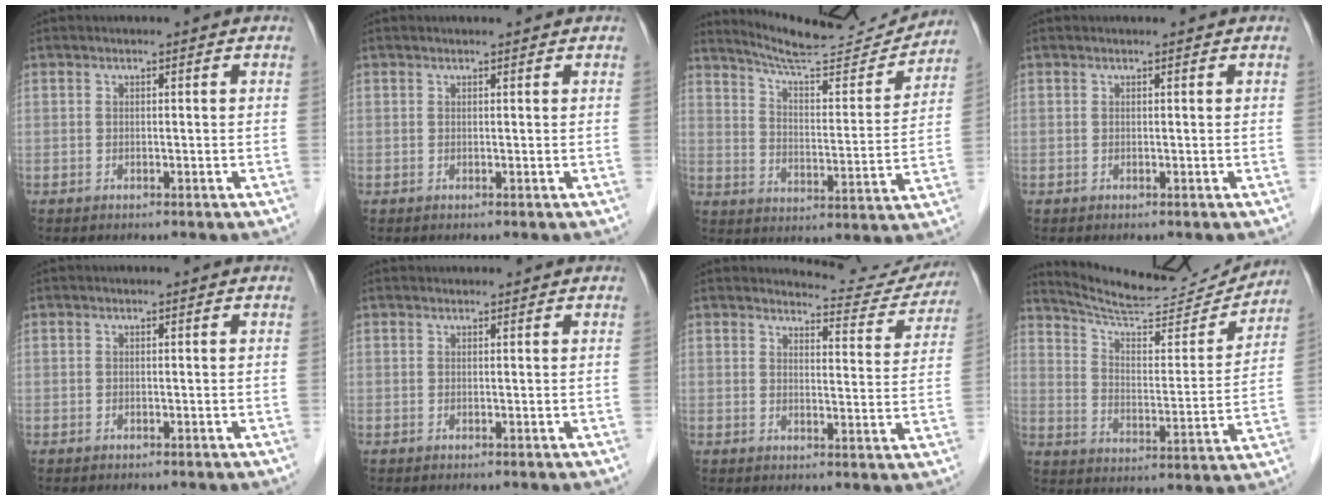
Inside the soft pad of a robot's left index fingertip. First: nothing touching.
{"total": 1.6, "force": [1.5, 0.0, 0.5], "torque": [-0.008, 0.010, 0.022]}
{"total": 16.4, "force": [15.9, 1.0, 4.1], "torque": [-0.070, -0.030, 0.228]}
{"total": 1.1, "force": [1.0, 0.0, 0.4], "torque": [-0.008, 0.011, 0.016]}
{"total": 0.0}
{"total": 2.0, "force": [2.0, 0.2, 0.3], "torque": [-0.008, 0.023, 0.029]}
{"total": 9.8, "force": [9.8, 1.2, -0.1], "torque": [0.012, -0.034, 0.102]}
{"total": 17.8, "force": [17.2, 1.7, 4.1], "torque": [-0.074, -0.029, 0.249]}